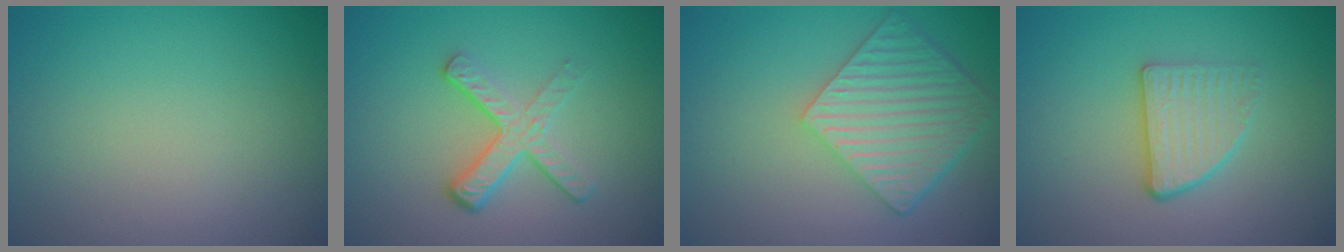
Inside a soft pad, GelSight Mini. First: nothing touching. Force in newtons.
{"total": 4.0, "press": 2.6, "slide": 3.1}
{"total": 6.0, "press": 4.6, "slide": 4.0}
{"total": 2.9, "press": 2.5, "slide": 1.4}